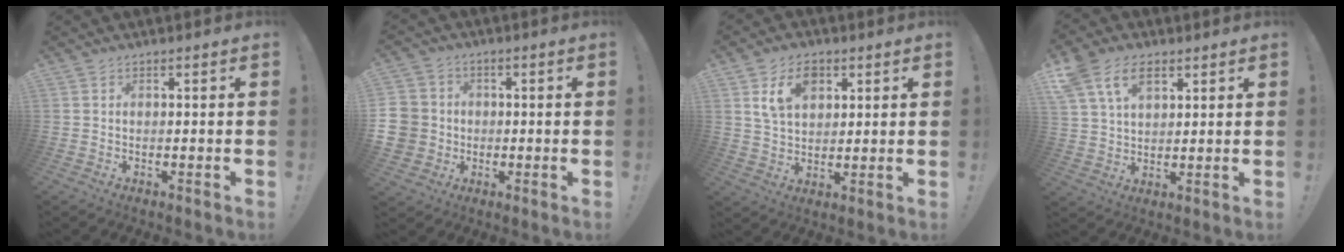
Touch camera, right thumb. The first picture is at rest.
{"total": 8.9, "force": [-0.9, 8.5, 2.6], "torque": [-0.055, 0.011, -0.013]}
{"total": 10.0, "force": [4.8, 6.7, 5.7], "torque": [-0.095, -0.003, 0.091]}
{"total": 11.3, "force": [5.7, 7.3, 6.5], "torque": [-0.120, -0.001, 0.113]}